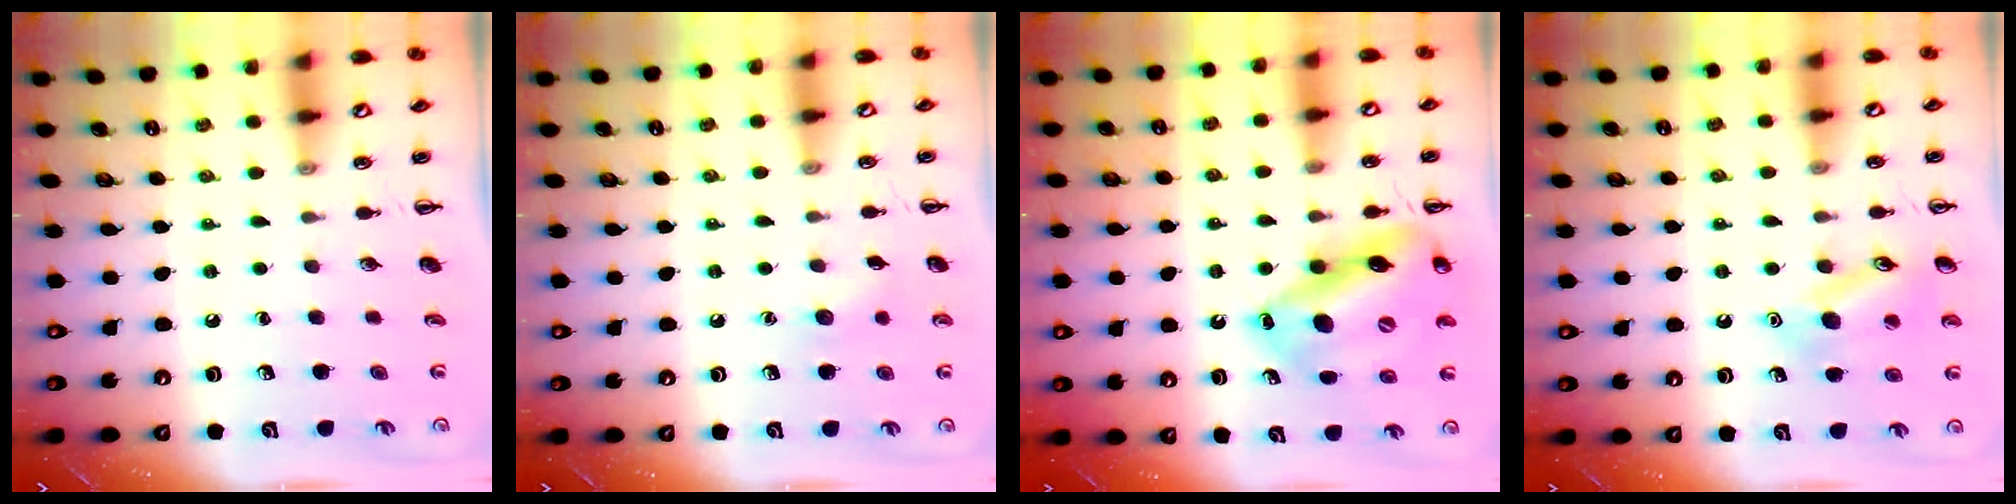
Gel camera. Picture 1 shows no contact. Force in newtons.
{"total": 5.2, "press": 5.1, "slide": 1.1}
{"total": 17.9, "press": 17.6, "slide": 3.5}
{"total": 12.5, "press": 12.5, "slide": 1.1}